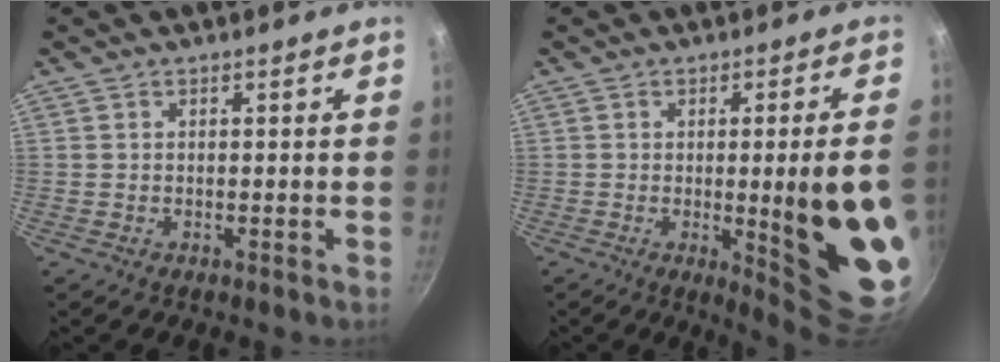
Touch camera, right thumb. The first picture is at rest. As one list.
[{"total": 17.2, "force": [-2.3, 2.8, 16.8], "torque": [-0.203, -0.010, -0.020]}]